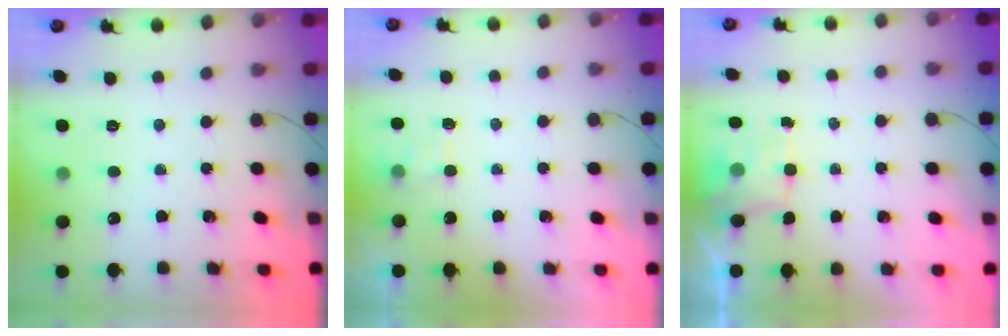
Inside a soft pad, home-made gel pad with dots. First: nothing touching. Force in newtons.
{"total": 2.5, "press": 1.9, "slide": 1.6}
{"total": 1.8, "press": 1.5, "slide": 1.0}